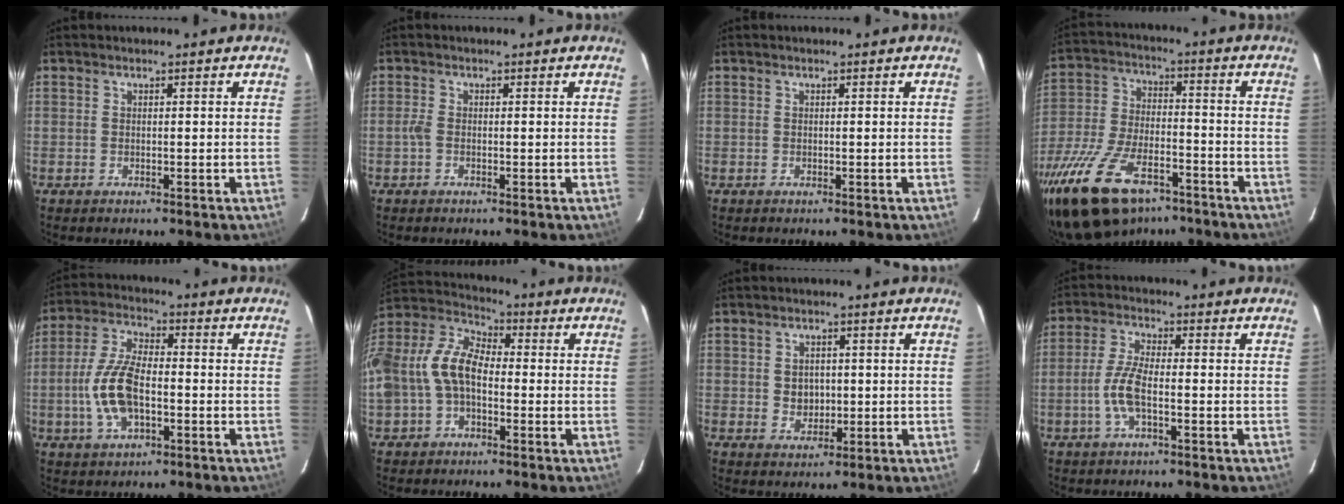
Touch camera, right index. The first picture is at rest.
{"total": 1.4, "force": [-0.4, 0.6, 1.2], "torque": [-0.028, 0.001, -0.011]}
{"total": 0.0}
{"total": 20.8, "force": [-14.2, 9.7, 11.8], "torque": [-0.248, -0.026, -0.243]}
{"total": 11.4, "force": [-2.5, 5.2, 9.8], "torque": [-0.210, 0.005, -0.046]}
{"total": 15.5, "force": [-2.8, 9.8, 11.7], "torque": [-0.256, 0.018, -0.058]}
{"total": 4.1, "force": [0.1, 3.5, 2.1], "torque": [-0.036, 0.004, 0.007]}
{"total": 6.4, "force": [-1.9, 1.7, 5.8], "torque": [-0.126, 0.003, -0.041]}